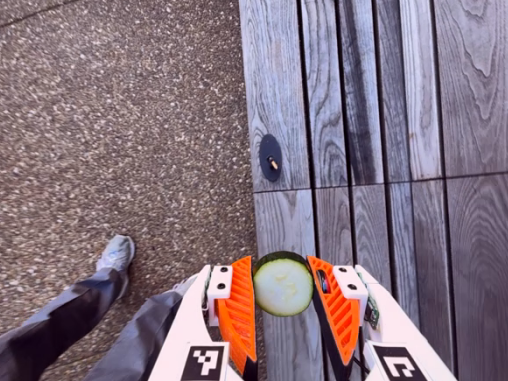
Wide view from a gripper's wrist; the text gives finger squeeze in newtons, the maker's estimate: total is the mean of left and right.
{"total": 10.7, "left": 10.6, "right": 10.8}